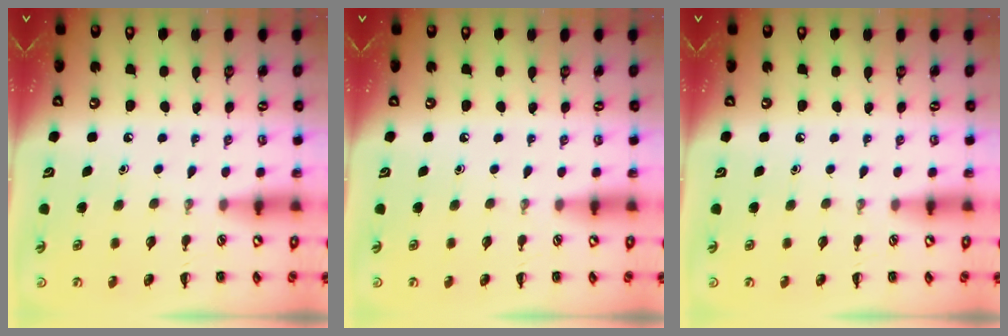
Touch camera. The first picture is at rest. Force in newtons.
{"total": 0.0}
{"total": 0.0}